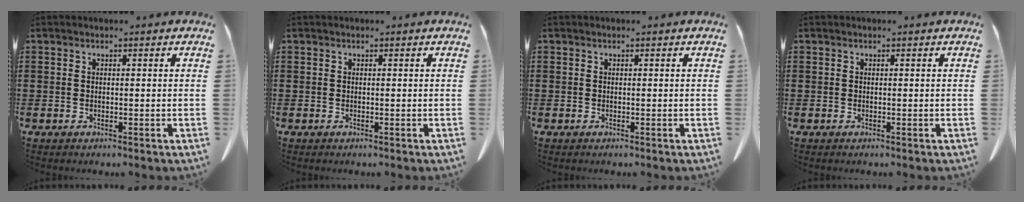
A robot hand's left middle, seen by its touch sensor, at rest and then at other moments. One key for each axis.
{"total": 0.0}
{"total": 0.0}
{"total": 0.0}